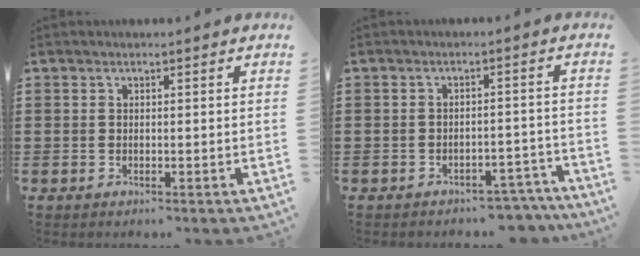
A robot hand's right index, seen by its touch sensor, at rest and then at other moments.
{"total": 3.0, "force": [-2.8, 0.5, 0.7], "torque": [-0.013, 0.004, -0.056]}